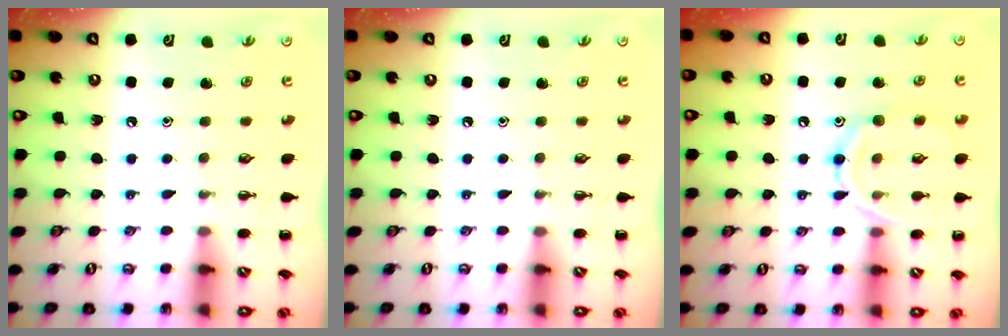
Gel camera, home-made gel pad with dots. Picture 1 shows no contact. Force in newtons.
{"total": 0.0}
{"total": 11.5, "press": 11.4, "slide": 0.9}